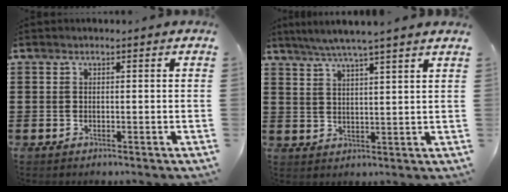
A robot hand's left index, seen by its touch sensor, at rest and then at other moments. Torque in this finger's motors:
{"motor_torque": [1.10, -1.04, 0.43, 0.16]}